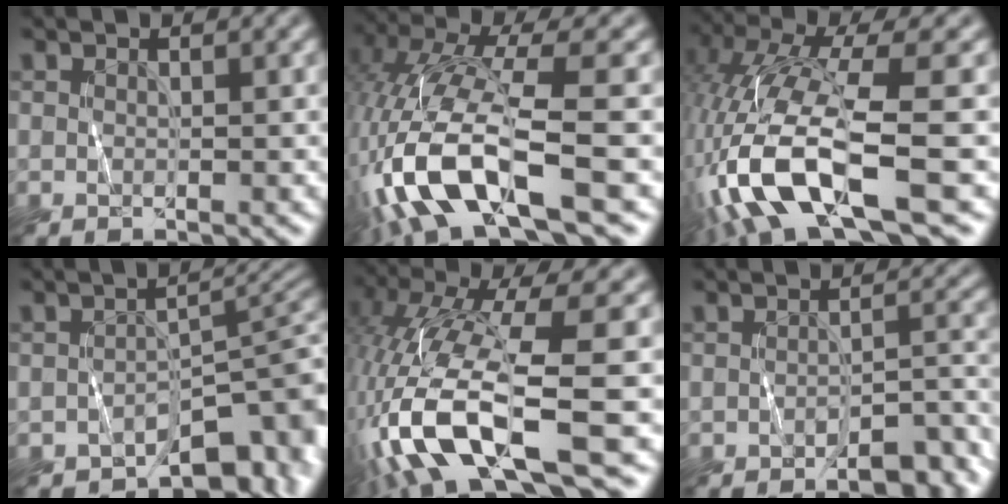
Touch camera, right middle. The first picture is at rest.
{"total": 11.8, "force": [-5.8, 3.0, 9.9], "torque": [-0.212, 0.007, -0.103]}
{"total": 12.0, "force": [-5.7, 2.8, 10.2], "torque": [-0.223, 0.002, -0.100]}
{"total": 6.9, "force": [-4.4, 3.4, 4.0], "torque": [-0.027, -0.007, -0.062]}
{"total": 13.1, "force": [-5.3, 2.9, 11.6], "torque": [-0.254, -0.001, -0.086]}
{"total": 4.0, "force": [-3.2, 1.3, 2.0], "torque": [-0.017, 0.010, -0.045]}